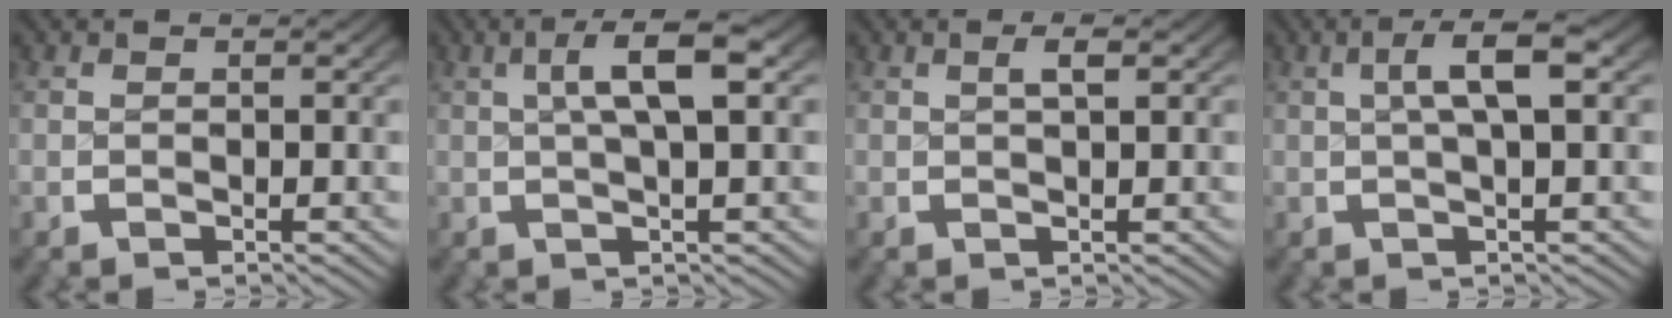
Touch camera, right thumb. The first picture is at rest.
{"total": 5.6, "force": [2.3, 1.8, 4.7], "torque": [-0.067, 0.018, 0.027]}
{"total": 1.1, "force": [0.7, 0.2, 0.9], "torque": [-0.010, 0.001, 0.013]}
{"total": 4.7, "force": [1.8, 1.5, 4.1], "torque": [-0.056, 0.018, 0.020]}